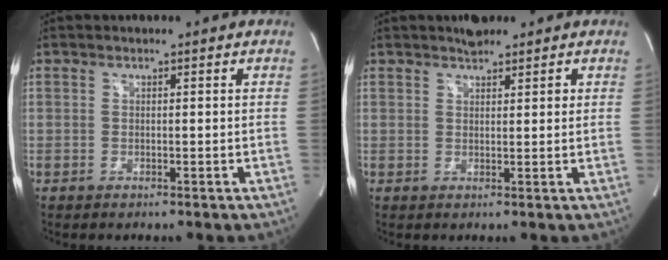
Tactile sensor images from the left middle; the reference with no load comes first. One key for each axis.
{"total": 2.8, "fx": 2.3, "fy": 1.2, "fz": 1.0, "tx": -0.018, "ty": 0.009, "tz": 0.033}